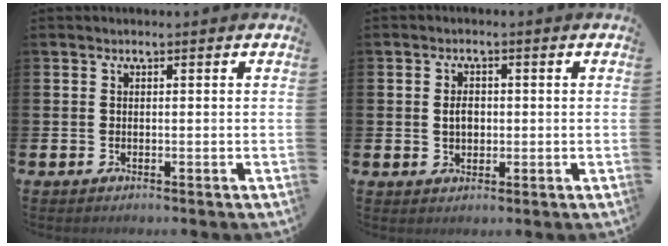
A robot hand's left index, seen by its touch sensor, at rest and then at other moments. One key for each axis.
{"total": 2.5, "fx": 0.1, "fy": 1.7, "fz": 1.7, "tx": -0.018, "ty": 0.002, "tz": -0.003}